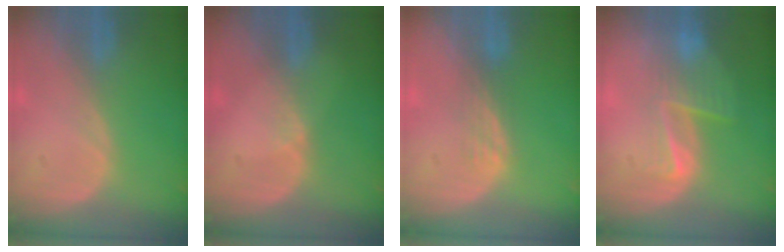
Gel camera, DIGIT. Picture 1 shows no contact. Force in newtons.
{"total": 1.4, "press": 0.9, "slide": 1.1}
{"total": 2.2, "press": 2.2, "slide": 0.2}
{"total": 6.6, "press": 5.5, "slide": 3.5}